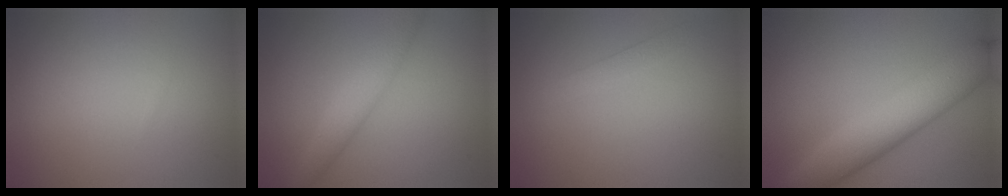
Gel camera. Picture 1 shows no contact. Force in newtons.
{"total": 3.2, "press": 3.2, "slide": 0.1}
{"total": 1.3, "press": 1.3, "slide": 0.1}
{"total": 6.7, "press": 6.7, "slide": 0.1}